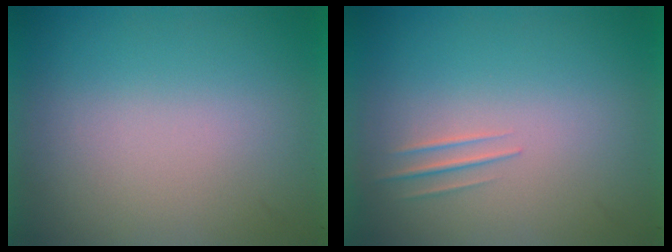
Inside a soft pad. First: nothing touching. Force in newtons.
{"total": 1.1}